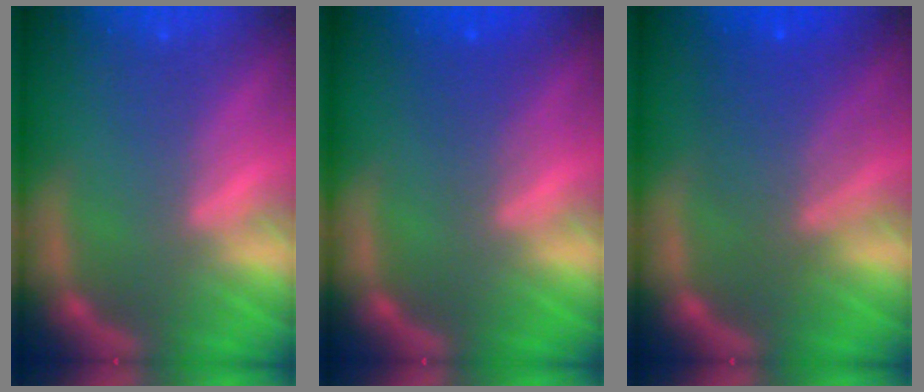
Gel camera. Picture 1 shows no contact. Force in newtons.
{"total": 2.0}
{"total": 5.5}